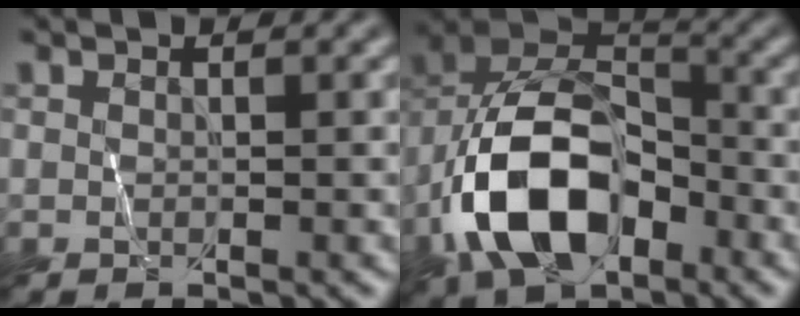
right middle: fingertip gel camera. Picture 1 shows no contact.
{"total": 11.3, "force": [-4.9, 6.4, 7.9], "torque": [-0.156, 0.015, -0.091]}